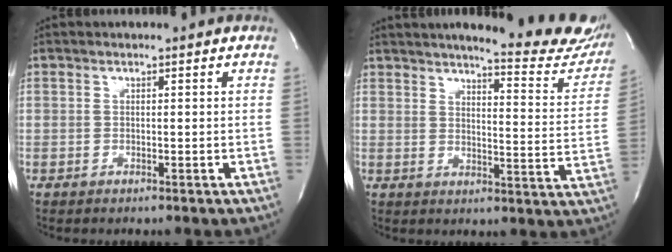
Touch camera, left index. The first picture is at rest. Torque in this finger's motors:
{"motor_torque": [0.14, -0.24, 0.51, 0.05]}